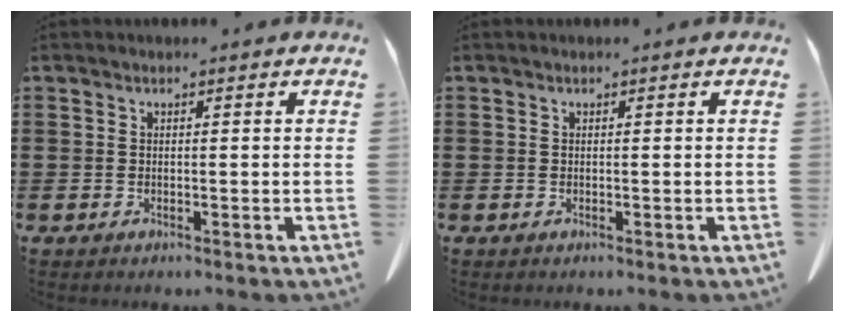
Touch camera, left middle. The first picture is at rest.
{"total": 0.0}